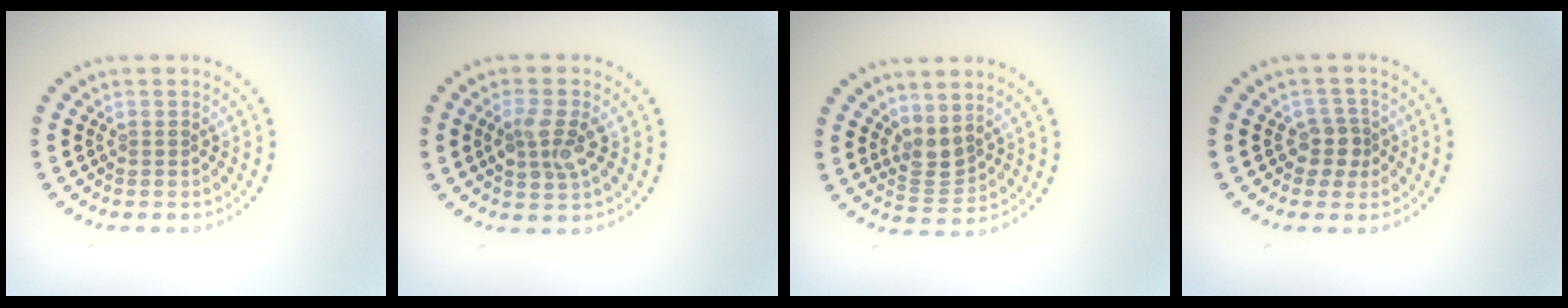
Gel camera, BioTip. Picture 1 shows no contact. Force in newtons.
{"total": 2.8, "press": 2.7, "slide": 0.6}
{"total": 2.2, "press": 1.7, "slide": 1.4}
{"total": 2.2, "press": 1.8, "slide": 1.2}